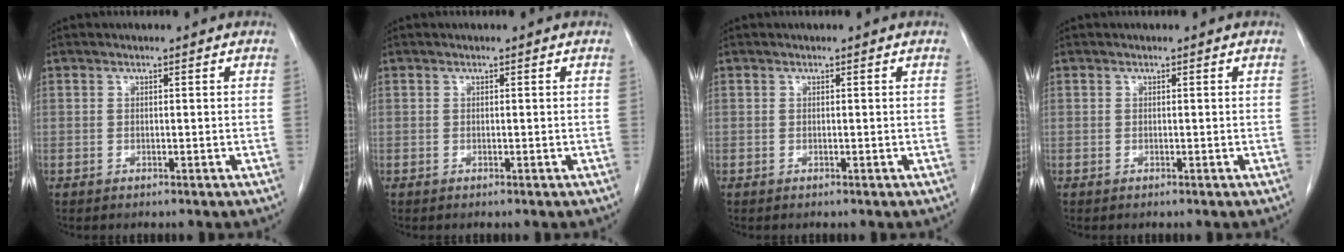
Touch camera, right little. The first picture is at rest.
{"total": 0.0}
{"total": 0.0}
{"total": 0.0}